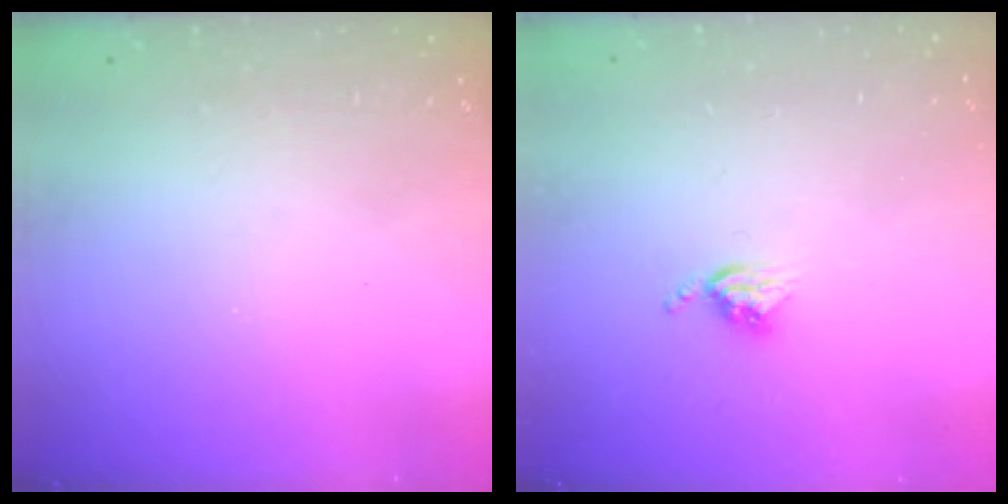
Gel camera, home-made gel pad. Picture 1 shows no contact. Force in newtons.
{"total": 4.3, "press": 4.2, "slide": 0.5}